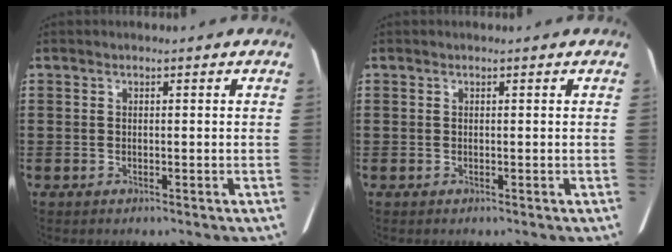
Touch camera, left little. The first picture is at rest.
{"total": 0.0}